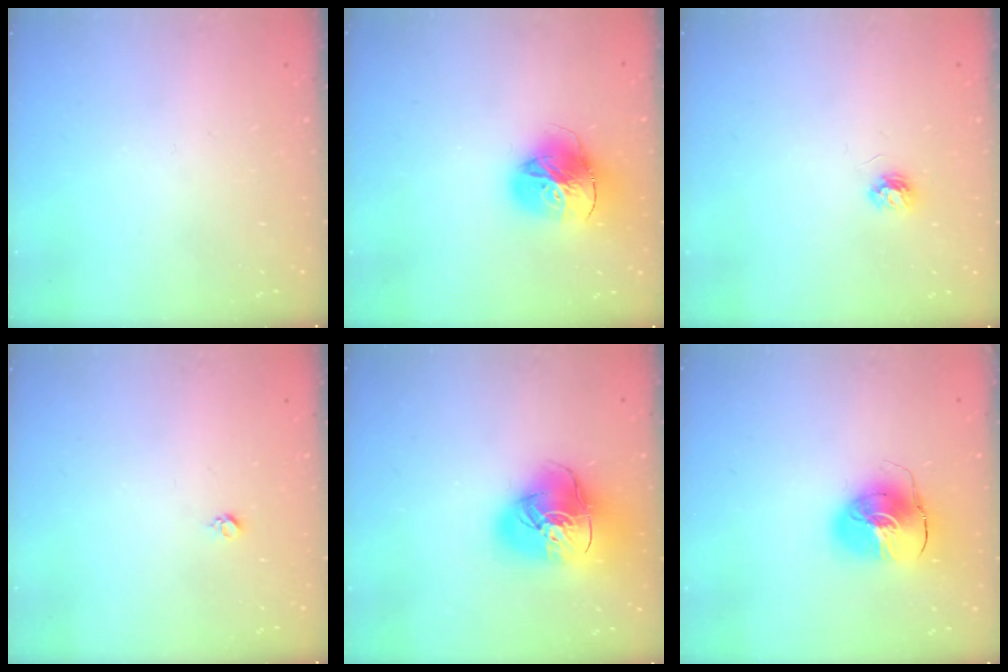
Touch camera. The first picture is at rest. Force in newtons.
{"total": 17.1, "press": 17.0, "slide": 1.9}
{"total": 3.9, "press": 3.9, "slide": 0.5}
{"total": 3.0, "press": 2.9, "slide": 0.4}
{"total": 19.5, "press": 19.4, "slide": 2.3}
{"total": 11.2, "press": 11.0, "slide": 1.7}